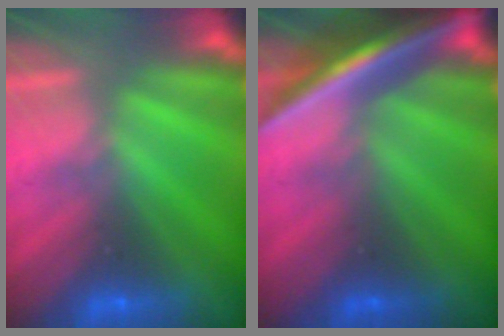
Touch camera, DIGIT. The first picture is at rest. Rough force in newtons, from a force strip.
{"total": 7.1}